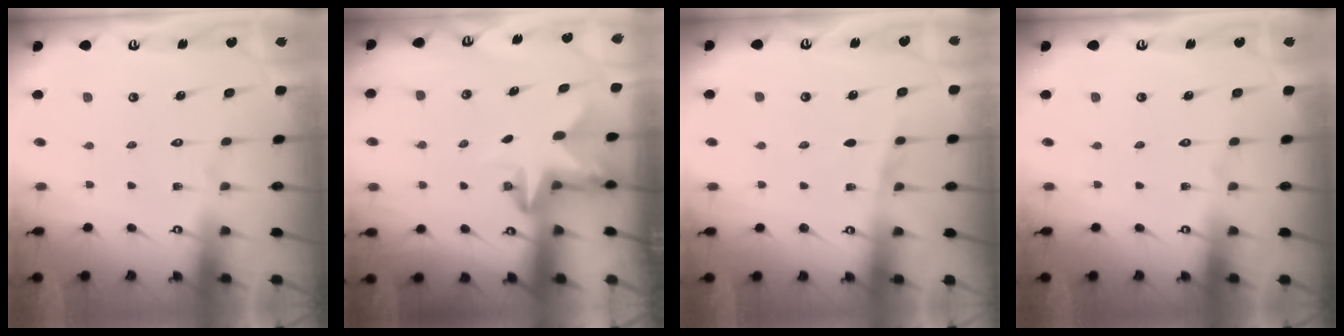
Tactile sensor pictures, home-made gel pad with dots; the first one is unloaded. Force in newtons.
{"total": 2.9, "press": 2.9, "slide": 0.5}
{"total": 4.2, "press": 4.2, "slide": 0.4}
{"total": 0.0}